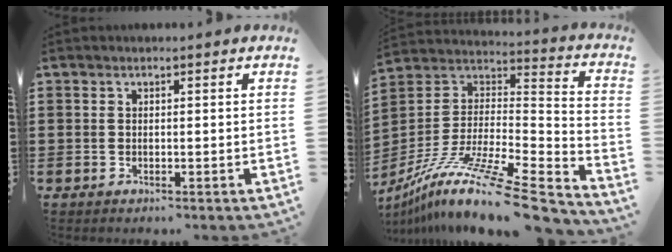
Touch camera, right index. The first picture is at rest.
{"total": 13.7, "force": [-9.8, 1.4, 9.5], "torque": [-0.175, 0.004, -0.179]}